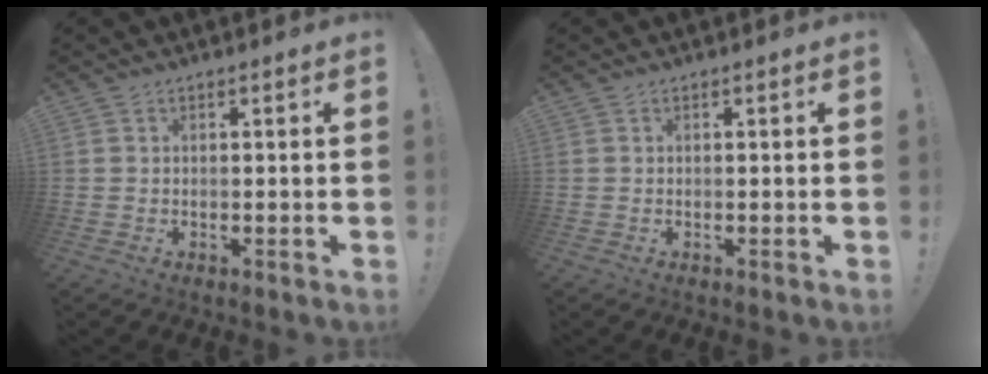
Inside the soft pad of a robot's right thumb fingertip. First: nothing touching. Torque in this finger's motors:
{"motor_torque": [0.00, 0.01, 0.00, 0.00, 0.00]}